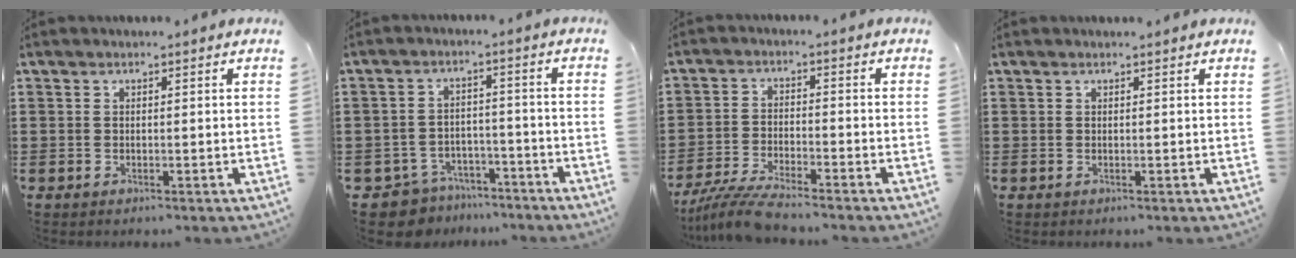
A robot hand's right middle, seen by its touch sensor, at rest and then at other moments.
{"total": 5.5, "force": [-5.4, 1.1, 0.3], "torque": [-0.031, 0.003, -0.114]}
{"total": 6.2, "force": [-5.7, -0.1, 2.4], "torque": [-0.064, -0.018, -0.112]}
{"total": 0.0}